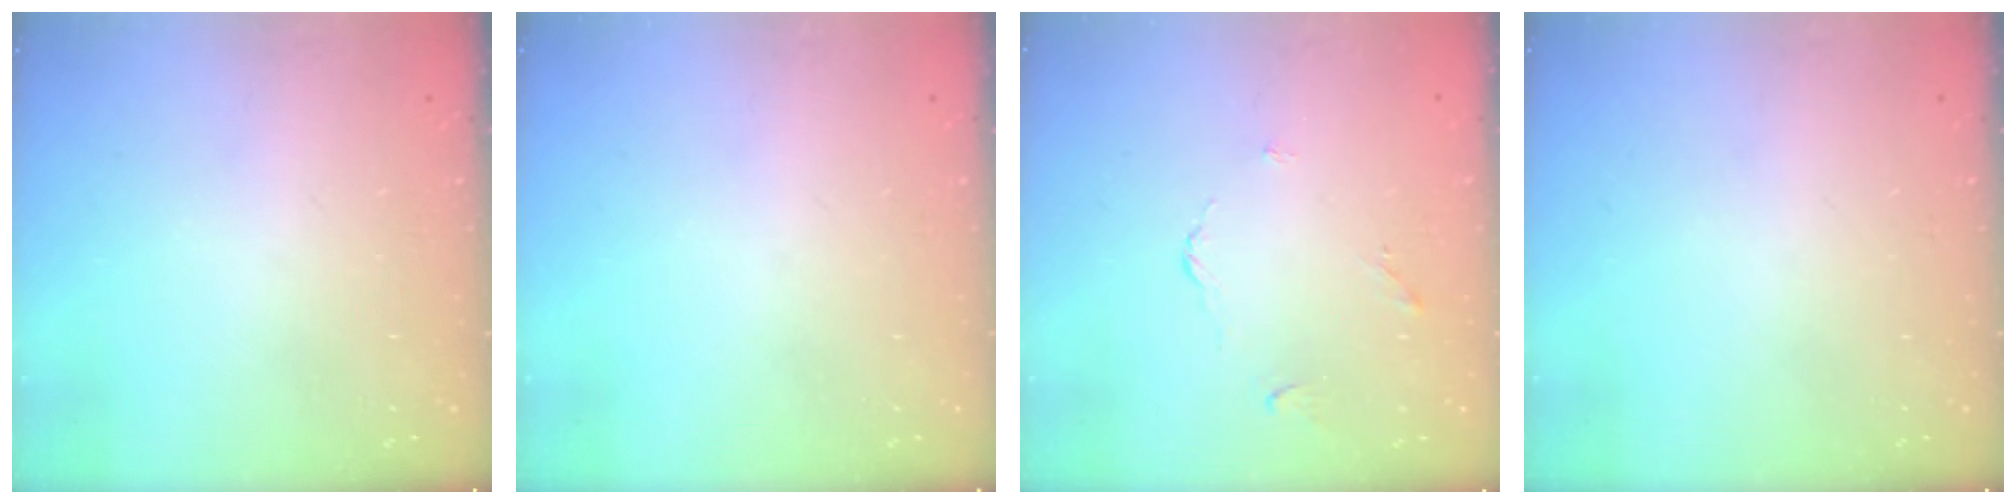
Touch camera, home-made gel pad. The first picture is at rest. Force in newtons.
{"total": 0.0}
{"total": 3.0, "press": 3.0, "slide": 0.5}
{"total": 0.0}